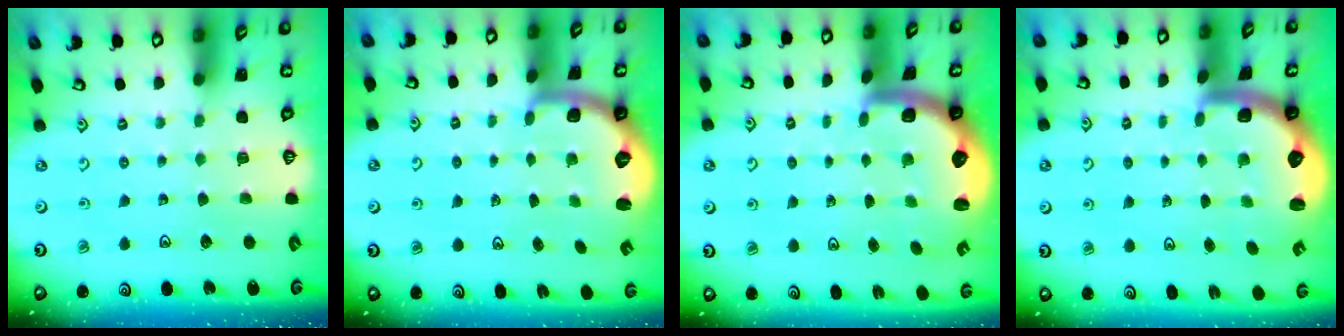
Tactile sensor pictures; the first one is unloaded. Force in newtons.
{"total": 1.7, "press": 1.6, "slide": 0.4}
{"total": 2.8, "press": 2.5, "slide": 1.4}
{"total": 2.9, "press": 2.6, "slide": 1.4}